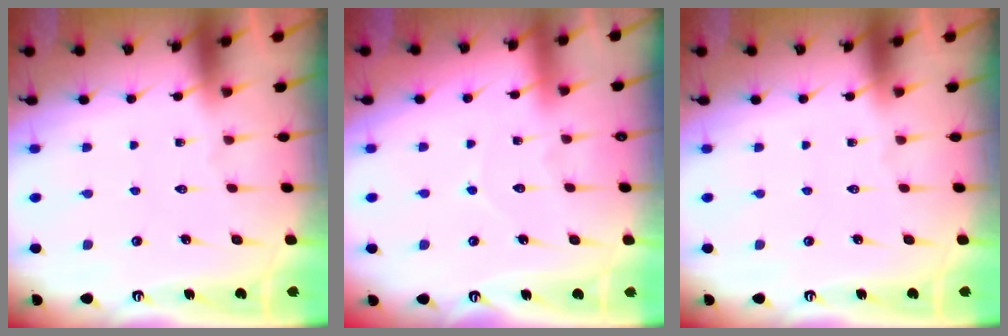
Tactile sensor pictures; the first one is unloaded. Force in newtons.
{"total": 5.1, "press": 5.1, "slide": 0.6}
{"total": 0.0}